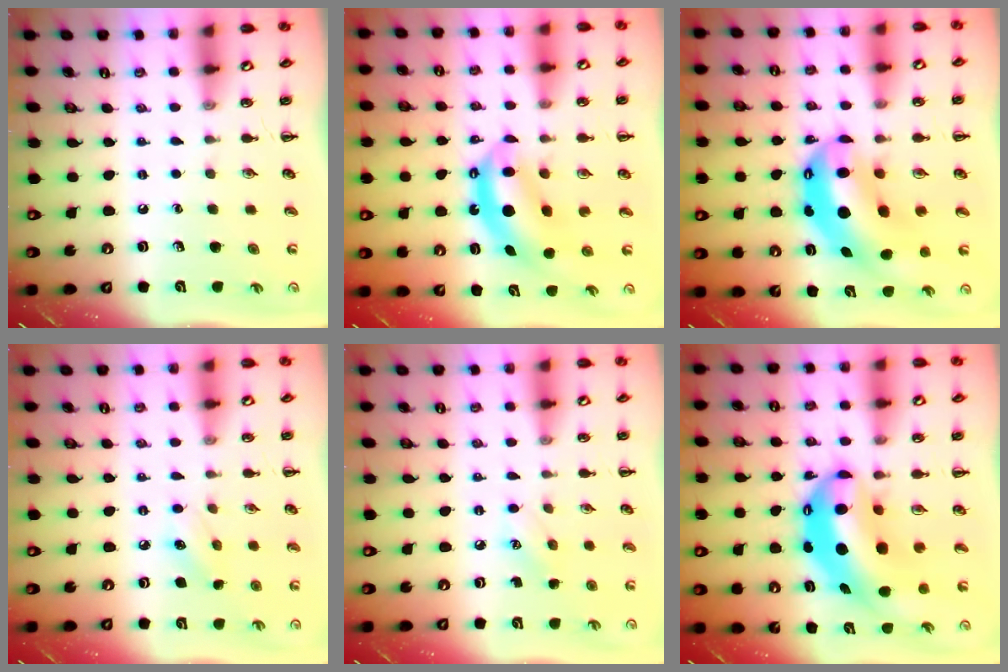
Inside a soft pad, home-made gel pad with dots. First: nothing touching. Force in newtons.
{"total": 7.9, "press": 7.7, "slide": 1.8}
{"total": 12.9, "press": 12.5, "slide": 3.4}
{"total": 5.2, "press": 5.1, "slide": 1.3}
{"total": 4.9, "press": 4.7, "slide": 1.4}
{"total": 12.1, "press": 11.6, "slide": 3.2}